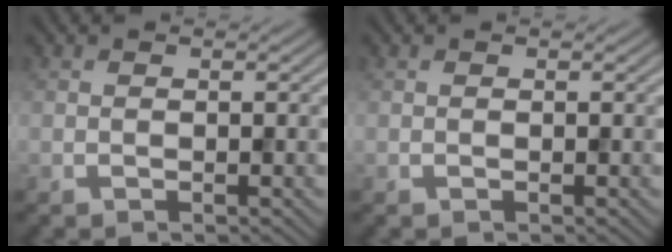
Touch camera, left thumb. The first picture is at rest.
{"total": 0.0}